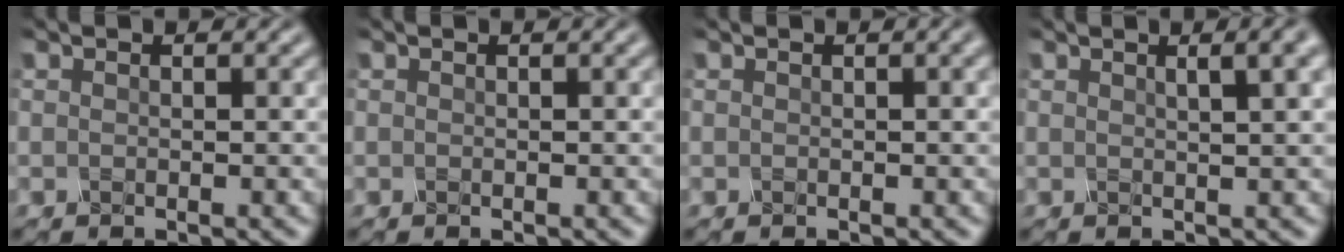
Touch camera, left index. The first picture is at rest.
{"total": 0.9, "force": [0.3, 0.4, 0.7], "torque": [-0.005, 0.006, -0.003]}
{"total": 2.7, "force": [1.0, 1.3, 2.2], "torque": [-0.013, 0.023, 0.001]}
{"total": 7.3, "force": [3.4, 3.3, 5.6], "torque": [-0.023, 0.055, 0.018]}